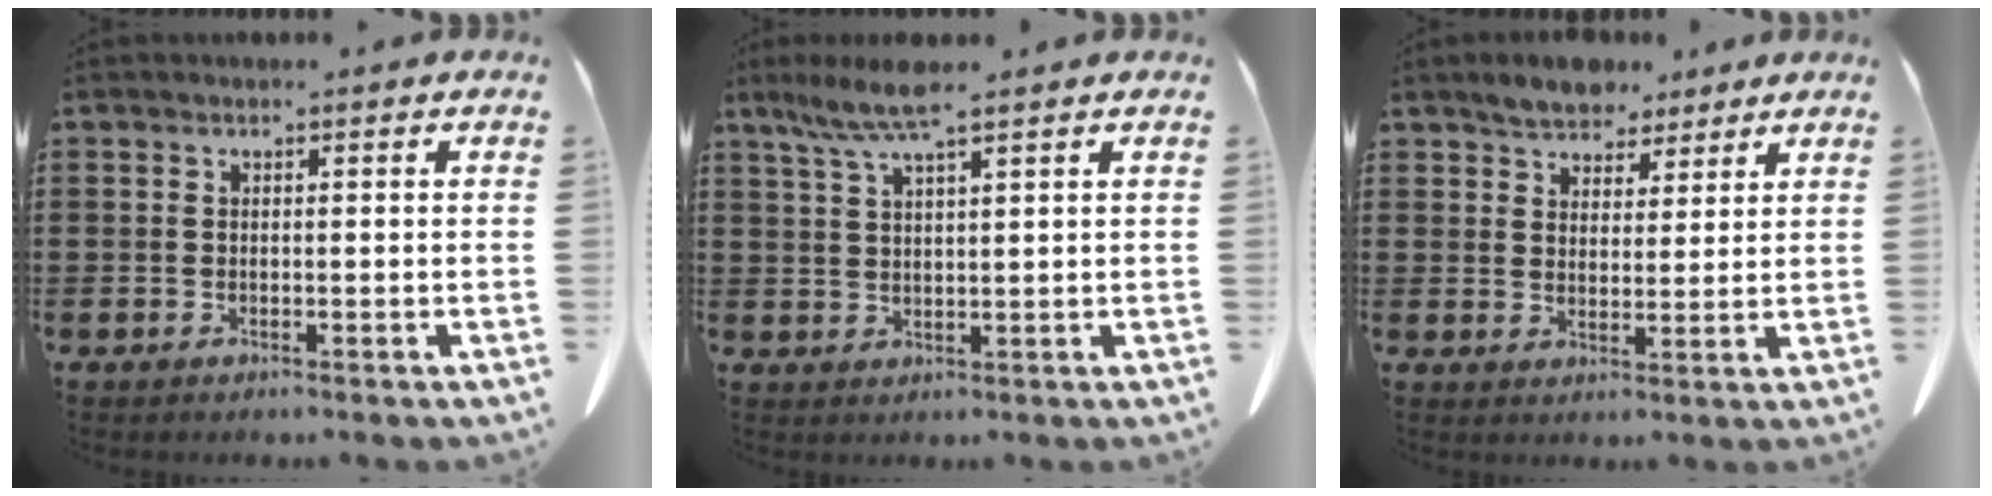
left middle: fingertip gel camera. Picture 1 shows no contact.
{"total": 6.0, "force": [4.1, 0.6, 4.4], "torque": [-0.095, -0.005, 0.072]}
{"total": 5.1, "force": [4.6, 2.1, 0.8], "torque": [-0.024, -0.005, 0.085]}